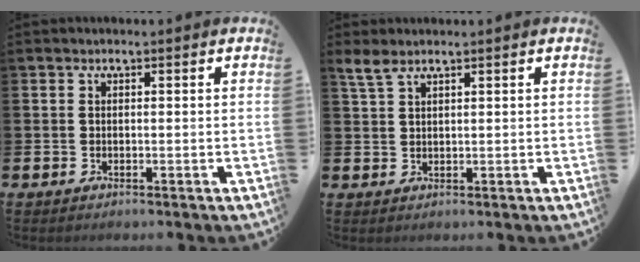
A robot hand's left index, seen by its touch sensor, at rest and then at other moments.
{"total": 2.5, "force": [2.0, 0.8, 1.4], "torque": [-0.028, 0.002, 0.035]}